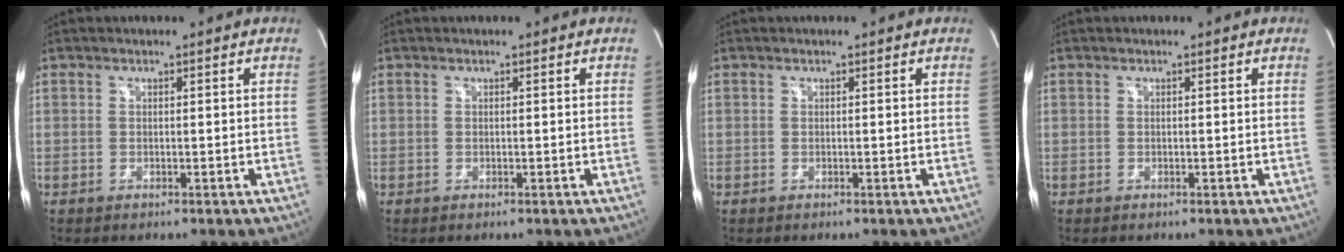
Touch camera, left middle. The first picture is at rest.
{"total": 0.0}
{"total": 0.0}
{"total": 0.0}